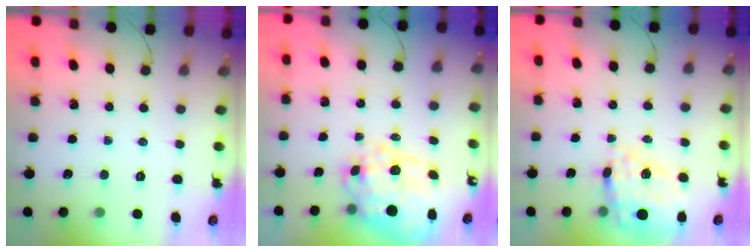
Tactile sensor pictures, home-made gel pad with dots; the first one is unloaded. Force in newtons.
{"total": 16.8, "press": 16.6, "slide": 3.1}
{"total": 17.7, "press": 17.3, "slide": 3.8}